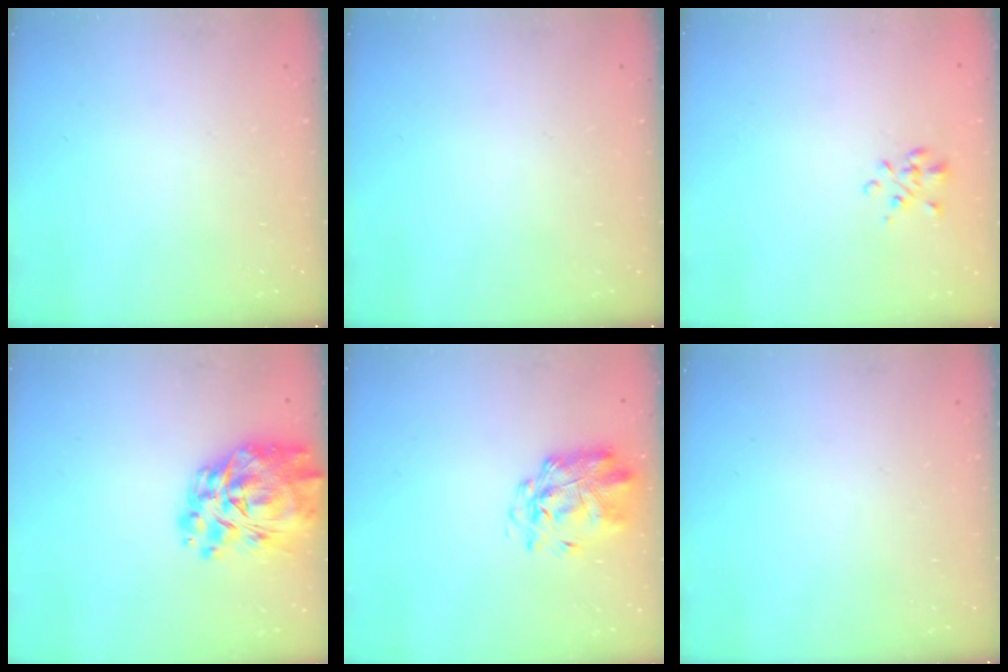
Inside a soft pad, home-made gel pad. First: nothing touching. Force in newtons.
{"total": 0.0}
{"total": 1.3, "press": 1.2, "slide": 0.7}
{"total": 17.4, "press": 16.5, "slide": 5.7}
{"total": 3.0, "press": 2.9, "slide": 0.7}
{"total": 0.0}